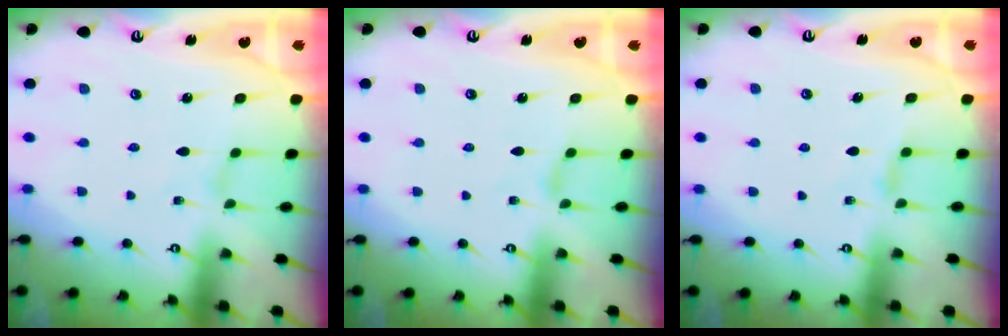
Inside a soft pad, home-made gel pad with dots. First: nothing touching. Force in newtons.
{"total": 1.5, "press": 1.4, "slide": 0.3}
{"total": 2.3, "press": 2.2, "slide": 0.5}